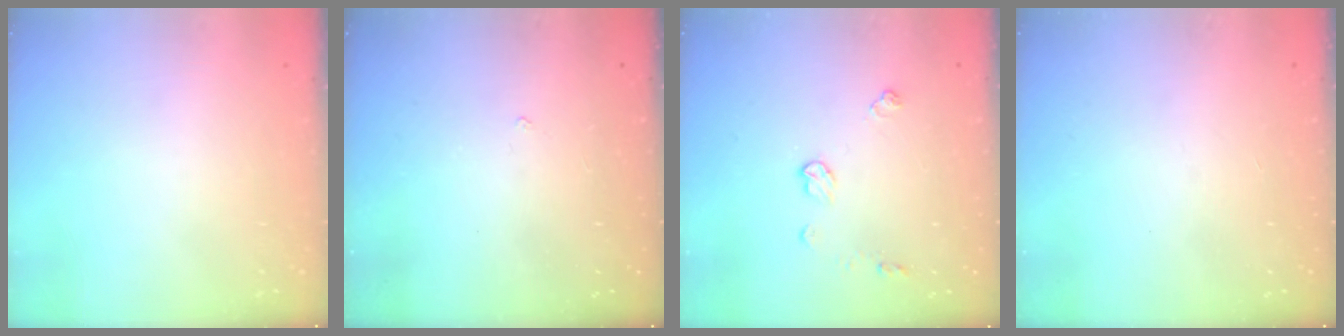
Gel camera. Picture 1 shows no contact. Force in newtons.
{"total": 1.9, "press": 1.9, "slide": 0.4}
{"total": 6.8, "press": 6.8, "slide": 0.5}
{"total": 0.0}